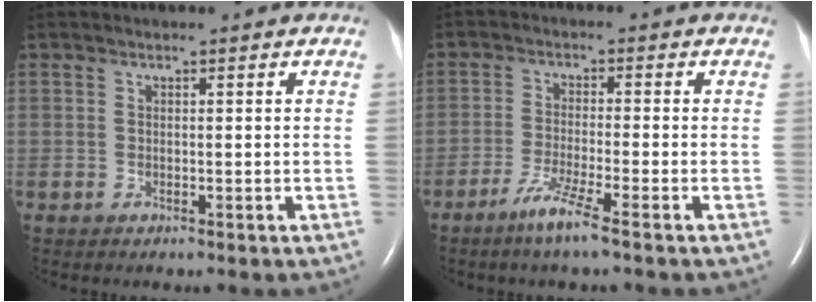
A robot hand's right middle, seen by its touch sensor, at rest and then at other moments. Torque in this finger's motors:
{"motor_torque": [0.86, -0.79, 0.10, 0.05]}